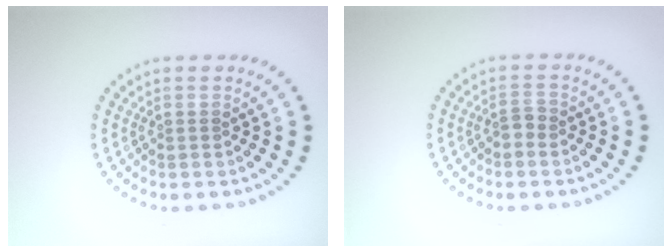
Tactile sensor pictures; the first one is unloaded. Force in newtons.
{"total": 1.1, "press": 1.1, "slide": 0.5}